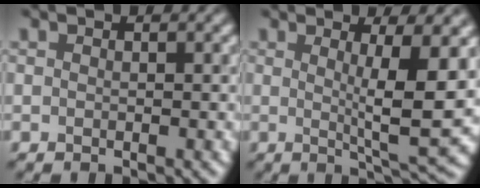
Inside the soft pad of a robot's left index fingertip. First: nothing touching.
{"total": 7.5, "force": [1.1, 1.3, 7.3], "torque": [-0.098, -0.007, 0.021]}